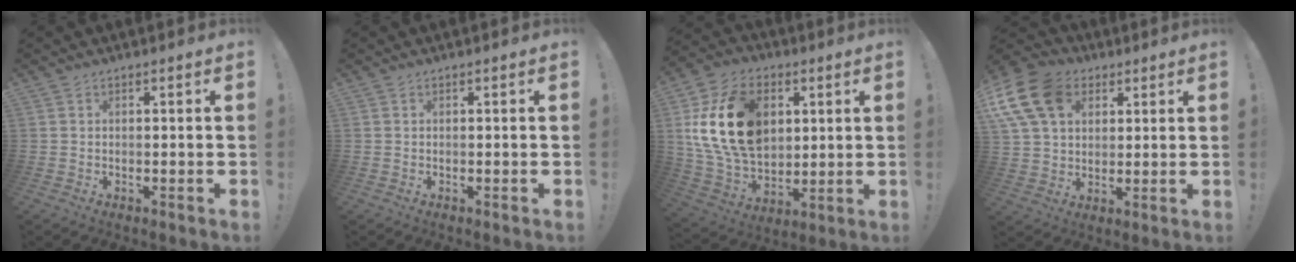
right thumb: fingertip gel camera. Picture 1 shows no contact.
{"total": 0.0}
{"total": 22.5, "force": [5.3, 15.8, 15.1], "torque": [-0.276, -0.012, 0.104]}
{"total": 17.1, "force": [6.3, 12.5, 9.8], "torque": [-0.184, -0.016, 0.122]}